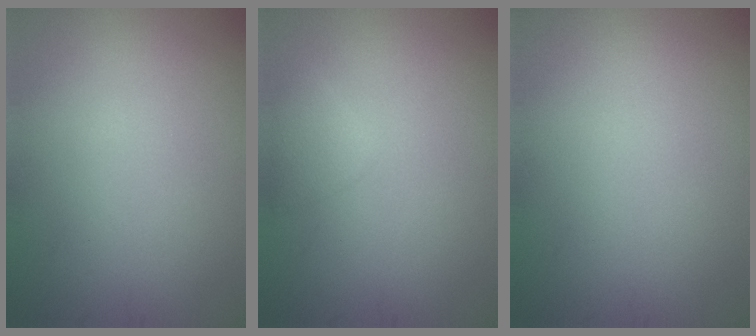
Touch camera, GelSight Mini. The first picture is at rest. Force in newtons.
{"total": 1.5, "press": 1.5, "slide": 0.1}
{"total": 0.0}